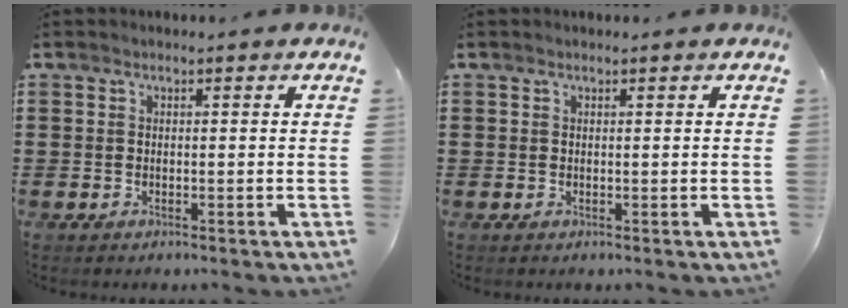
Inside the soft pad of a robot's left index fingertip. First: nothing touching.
{"total": 0.0}